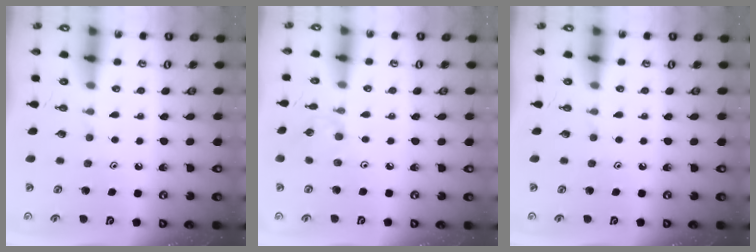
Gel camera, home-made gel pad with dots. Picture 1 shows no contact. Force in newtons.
{"total": 2.4, "press": 2.4, "slide": 0.3}
{"total": 0.0}